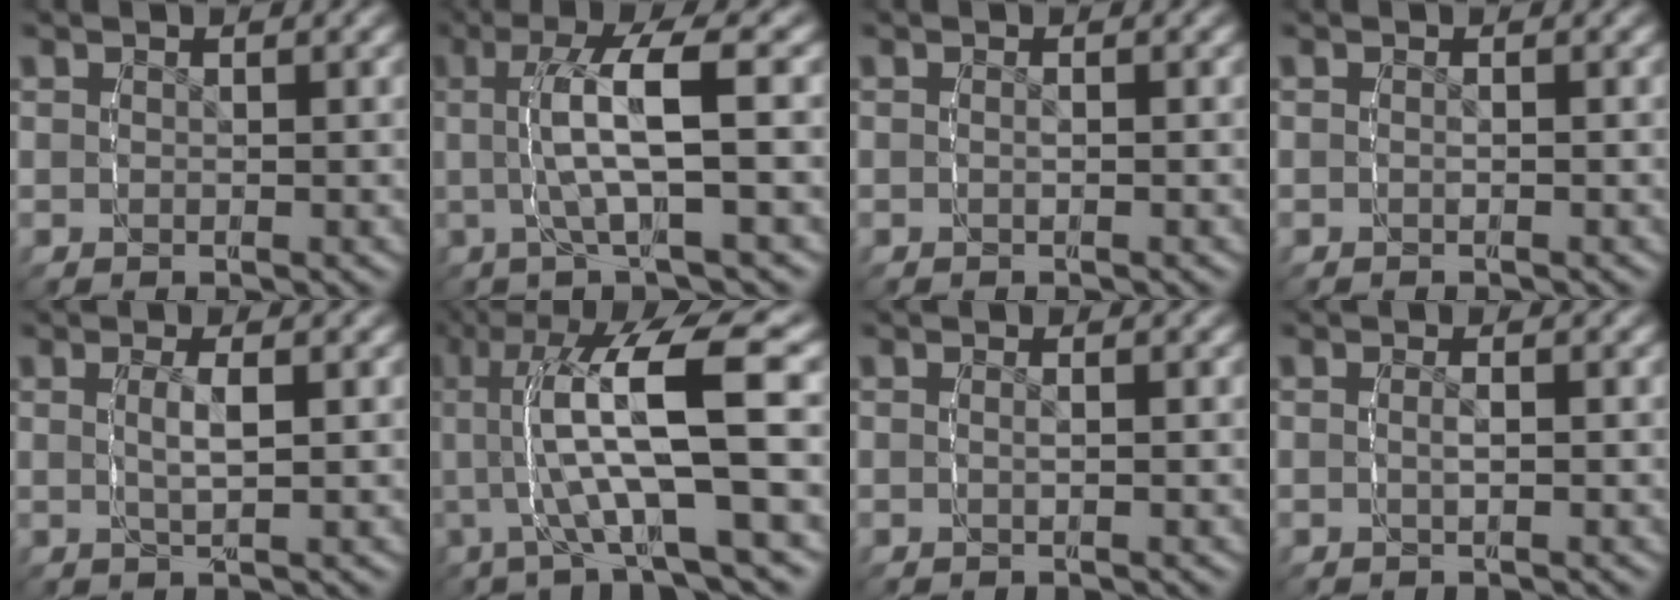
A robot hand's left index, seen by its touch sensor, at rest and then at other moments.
{"total": 5.1, "force": [-0.2, 0.5, 5.1], "torque": [-0.098, 0.013, -0.011]}
{"total": 0.7, "force": [-0.6, 0.3, 0.3], "torque": [-0.010, -0.002, -0.014]}
{"total": 0.8, "force": [-0.7, 0.2, 0.2], "torque": [-0.007, 0.000, -0.016]}
{"total": 2.1, "force": [0.1, 0.3, 2.1], "torque": [-0.044, -0.003, 0.003]}
{"total": 8.5, "force": [0.9, 2.3, 8.2], "torque": [-0.152, 0.012, 0.006]}
{"total": 0.6, "force": [-0.4, 0.0, 0.5], "torque": [-0.013, -0.003, -0.010]}
{"total": 1.0, "force": [-0.7, 0.0, 0.7], "torque": [-0.019, -0.002, -0.014]}